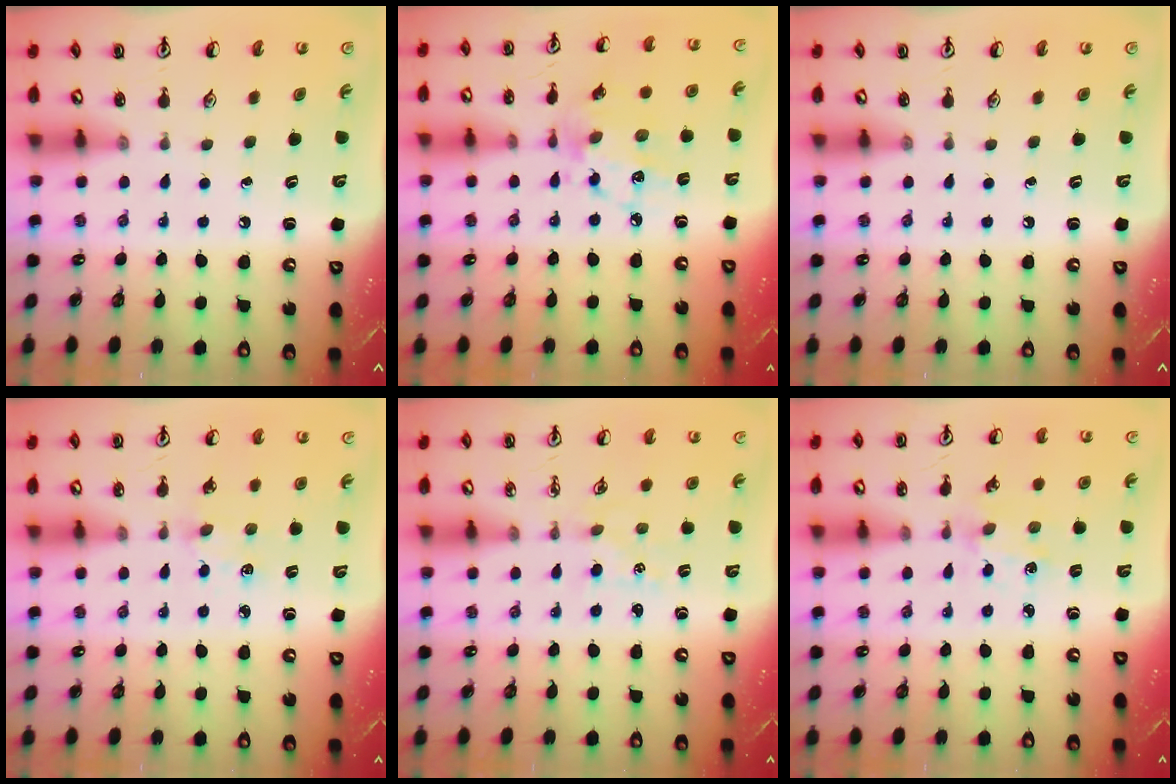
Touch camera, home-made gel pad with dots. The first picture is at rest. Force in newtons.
{"total": 11.4, "press": 11.4, "slide": 0.7}
{"total": 0.0}
{"total": 3.6, "press": 3.6, "slide": 0.4}
{"total": 2.3, "press": 2.3, "slide": 0.3}
{"total": 1.3, "press": 1.3, "slide": 0.3}